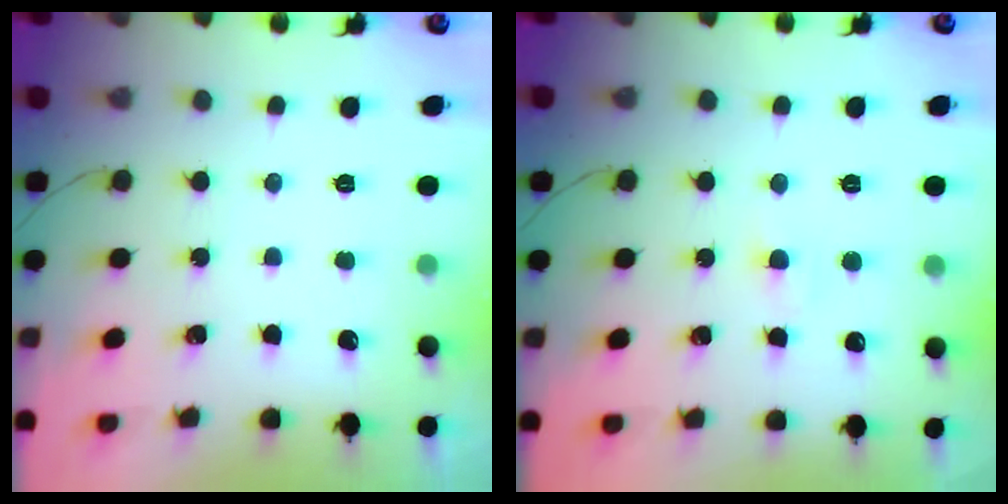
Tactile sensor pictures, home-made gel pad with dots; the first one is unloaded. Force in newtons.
{"total": 2.8, "press": 2.6, "slide": 1.0}